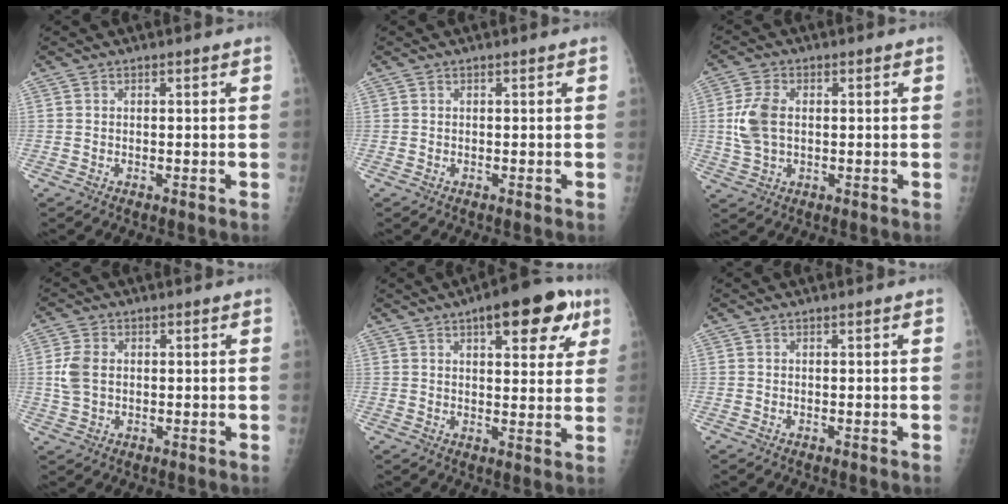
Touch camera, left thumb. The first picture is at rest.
{"total": 0.0}
{"total": 6.8, "force": [0.3, 4.3, 5.2], "torque": [-0.115, 0.004, 0.006]}
{"total": 4.9, "force": [0.3, 3.6, 3.3], "torque": [-0.072, 0.003, 0.006]}
{"total": 13.6, "force": [6.8, 5.5, 10.5], "torque": [-0.095, -0.009, 0.083]}
{"total": 0.0}